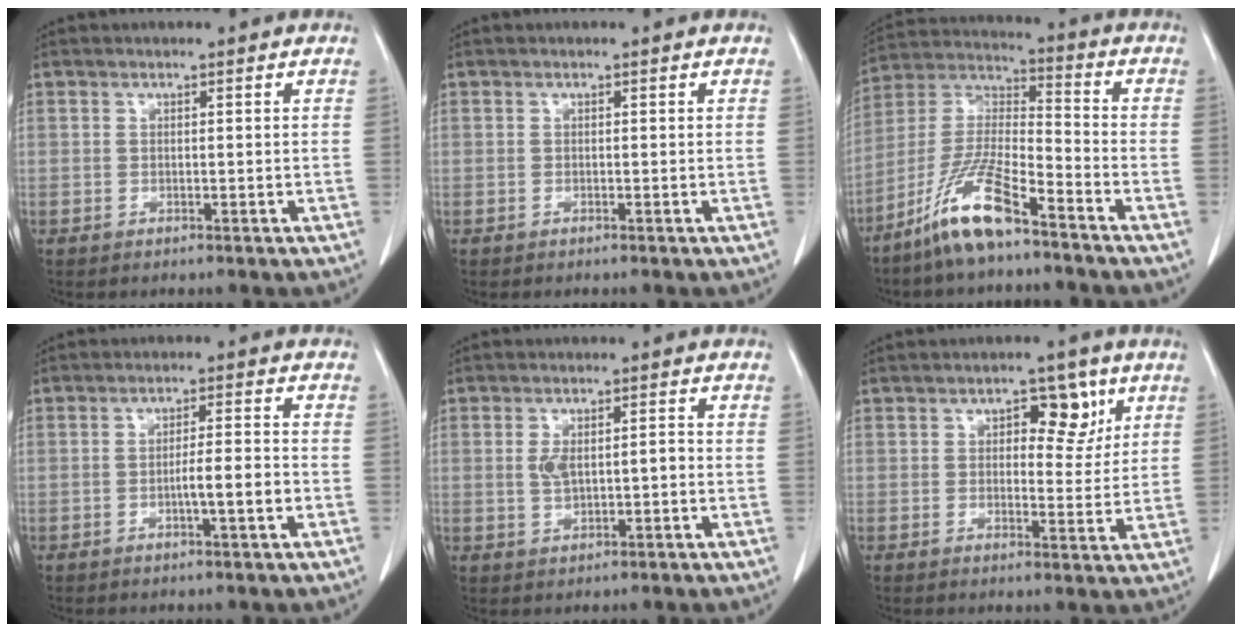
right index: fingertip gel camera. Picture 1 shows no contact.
{"total": 0.0}
{"total": 12.4, "force": [-8.5, 1.8, 8.8], "torque": [-0.188, -0.012, -0.169]}
{"total": 4.5, "force": [-1.4, 0.1, 4.2], "torque": [-0.065, 0.002, -0.022]}
{"total": 4.1, "force": [-0.2, 1.8, 3.7], "torque": [-0.073, 0.010, 0.001]}
{"total": 5.7, "force": [2.5, 3.0, 4.2], "torque": [-0.047, 0.008, 0.033]}